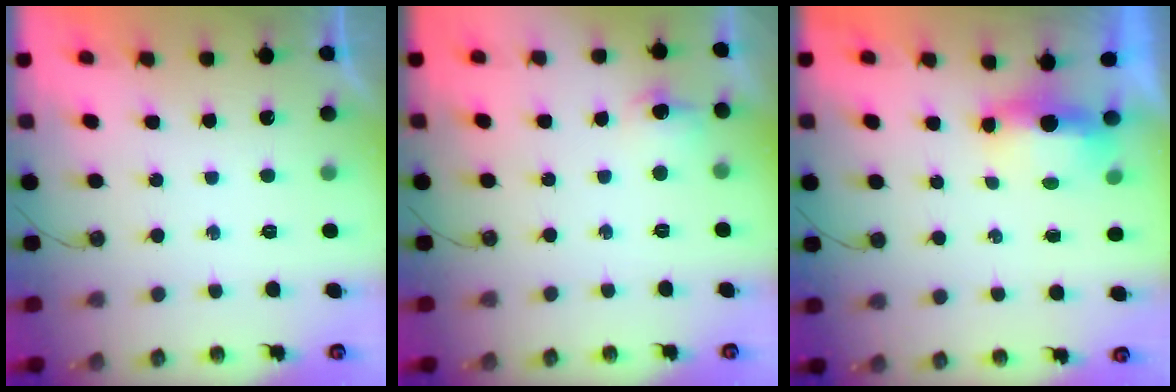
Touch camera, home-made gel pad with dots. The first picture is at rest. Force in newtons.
{"total": 6.4, "press": 6.4, "slide": 0.4}
{"total": 6.1, "press": 5.3, "slide": 3.0}